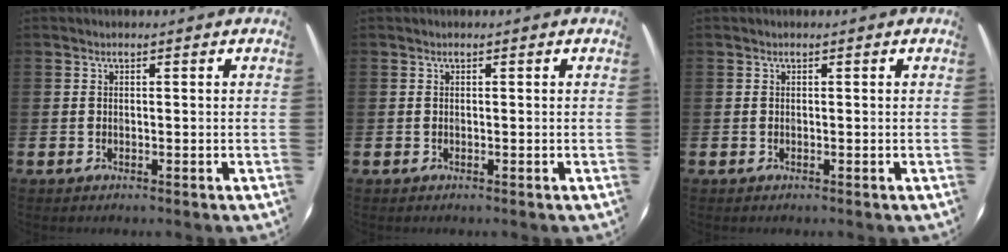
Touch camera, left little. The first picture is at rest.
{"total": 0.0}
{"total": 0.0}